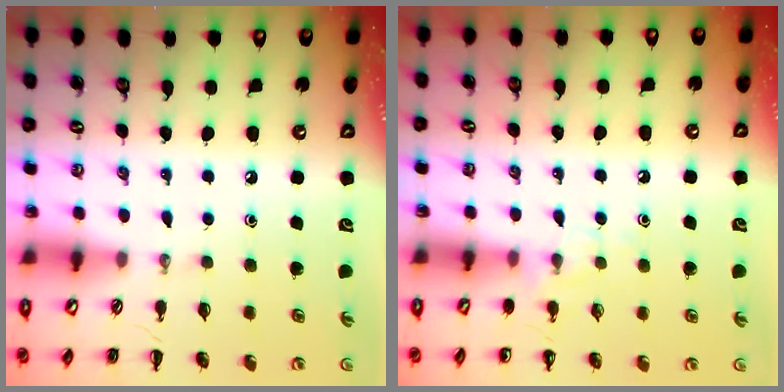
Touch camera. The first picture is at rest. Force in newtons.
{"total": 5.8, "press": 5.3, "slide": 2.2}